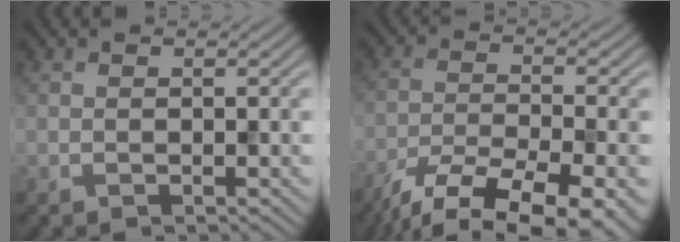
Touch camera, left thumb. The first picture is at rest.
{"total": 13.4, "force": [-10.2, 3.5, 7.9], "torque": [-0.152, -0.031, -0.155]}